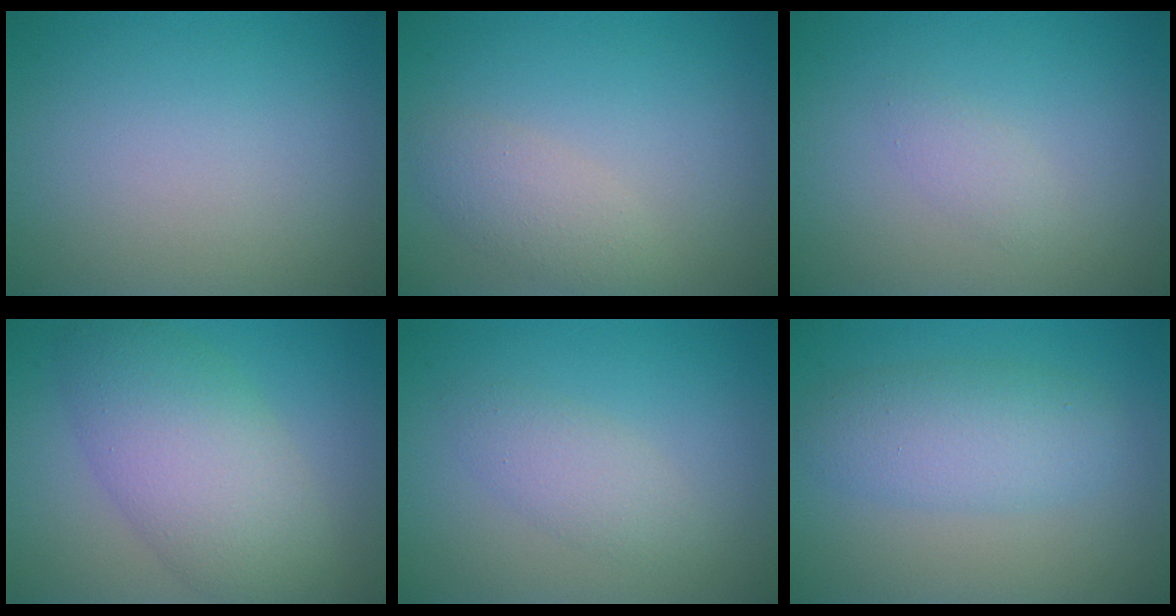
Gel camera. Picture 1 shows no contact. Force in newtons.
{"total": 2.5, "press": 2.5, "slide": 0.1}
{"total": 1.1, "press": 1.1, "slide": 0.1}
{"total": 7.7, "press": 7.6, "slide": 0.2}
{"total": 2.2, "press": 2.2, "slide": 0.0}
{"total": 4.2, "press": 4.2, "slide": 0.1}